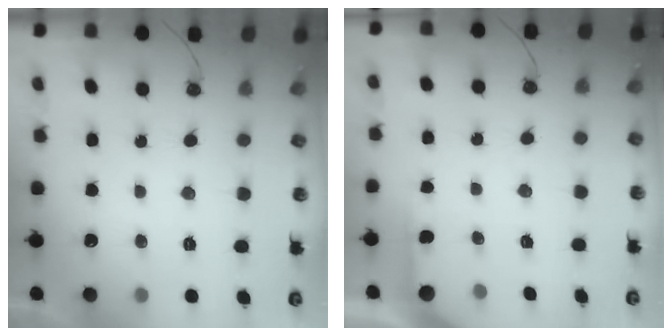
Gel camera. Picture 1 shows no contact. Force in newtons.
{"total": 2.4, "press": 2.4, "slide": 0.3}